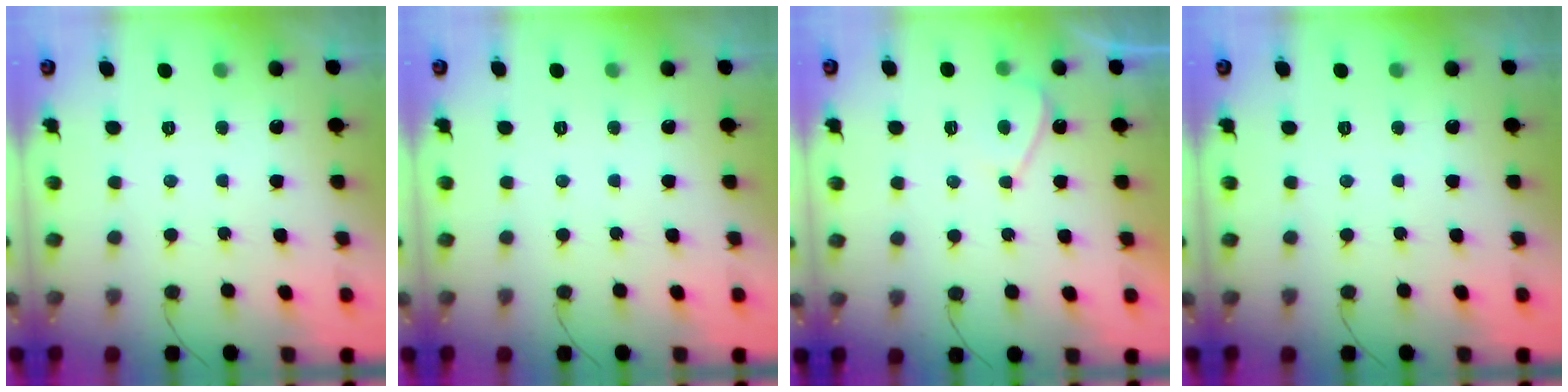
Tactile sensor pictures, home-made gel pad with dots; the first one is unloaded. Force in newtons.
{"total": 0.0}
{"total": 2.9, "press": 2.9, "slide": 0.4}
{"total": 0.0}